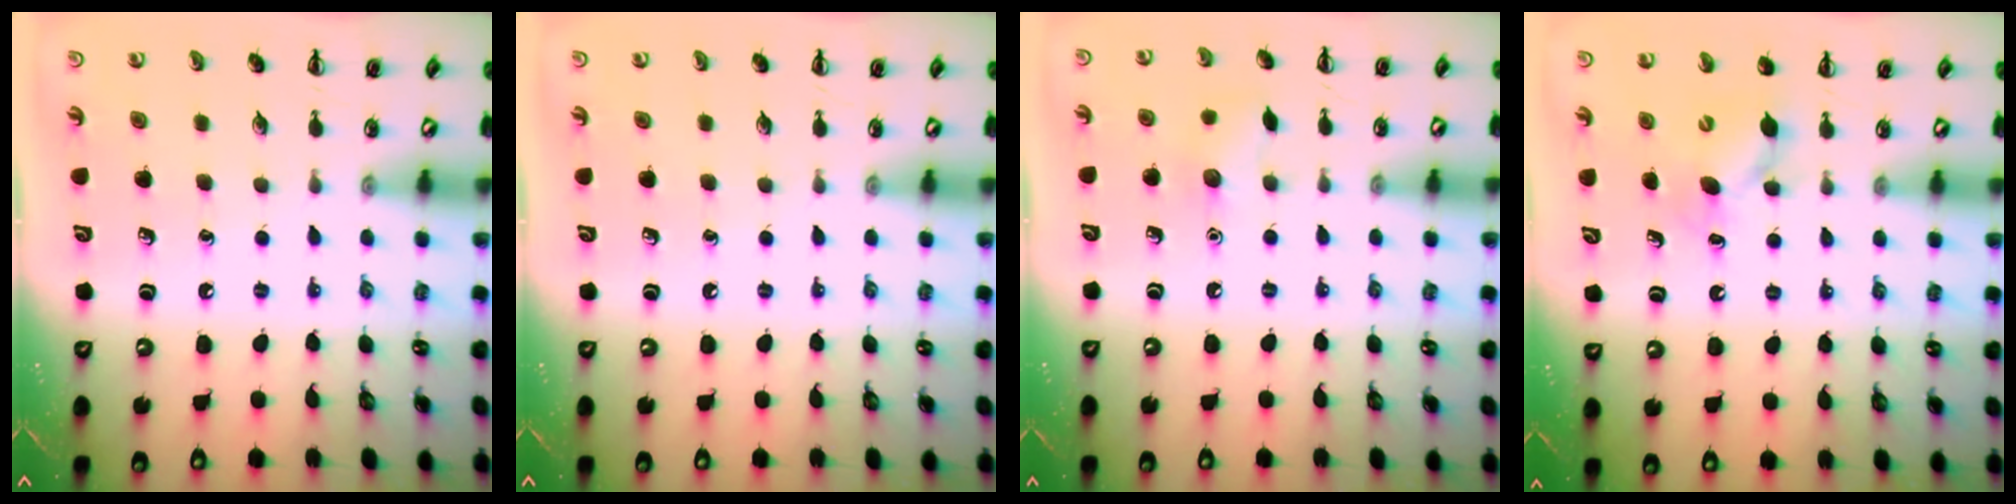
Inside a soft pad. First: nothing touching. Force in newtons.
{"total": 0.0}
{"total": 6.6, "press": 6.5, "slide": 1.4}
{"total": 5.6, "press": 5.6, "slide": 1.0}